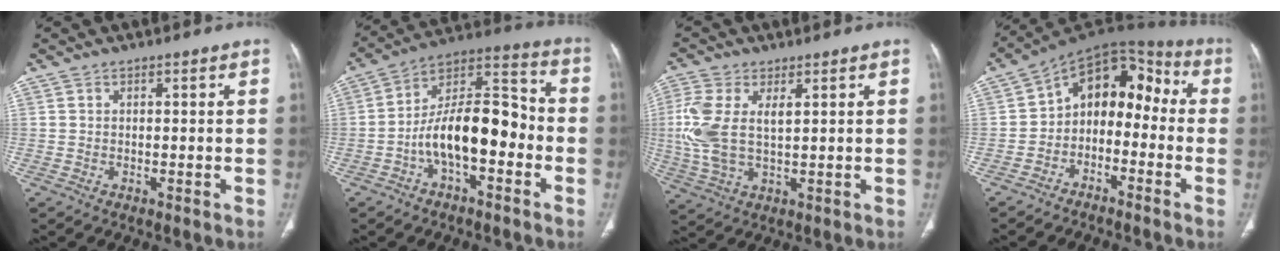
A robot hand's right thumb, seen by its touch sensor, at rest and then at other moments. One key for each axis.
{"total": 15.7, "fx": -4.3, "fy": 7.5, "fz": 13.2, "tx": -0.204, "ty": 0.061, "tz": -0.078}
{"total": 10.3, "fx": 2.0, "fy": 5.3, "fz": 8.6, "tx": -0.217, "ty": 0.003, "tz": 0.044}
{"total": 12.6, "fx": -3.3, "fy": 9.0, "fz": 8.2, "tx": -0.080, "ty": 0.080, "tz": -0.070}